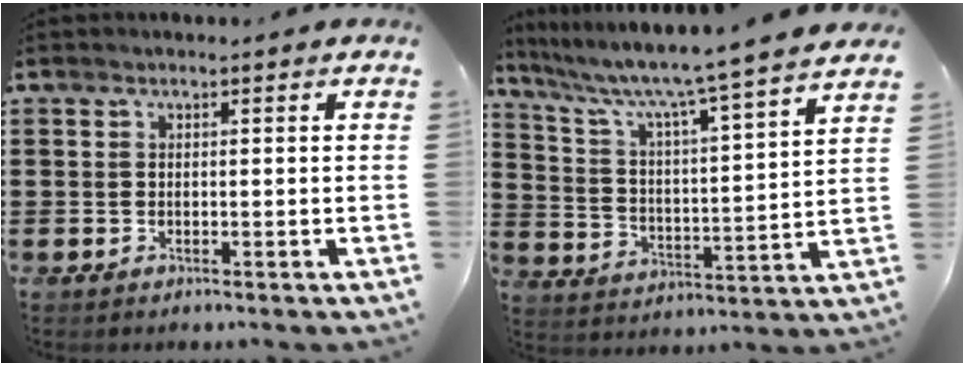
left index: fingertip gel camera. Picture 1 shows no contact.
{"total": 6.4, "force": [5.6, -0.7, 3.0], "torque": [-0.085, -0.051, 0.083]}